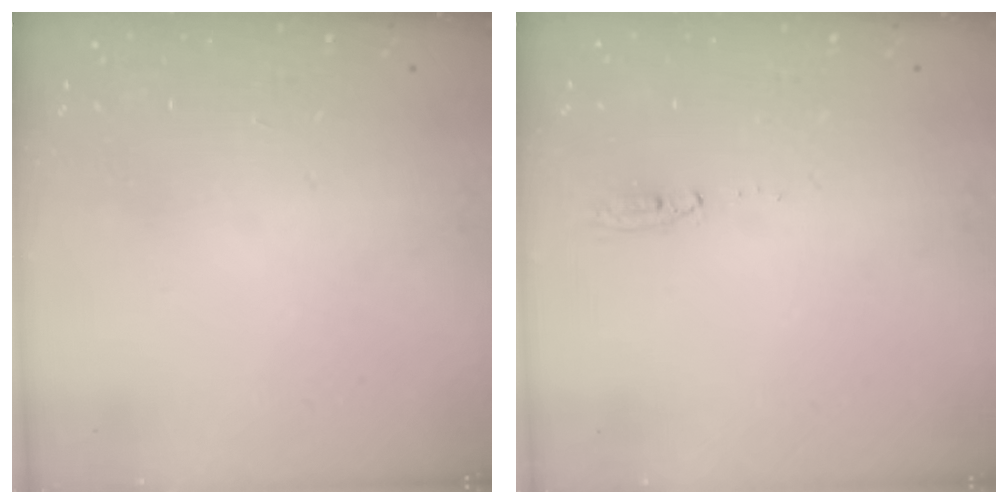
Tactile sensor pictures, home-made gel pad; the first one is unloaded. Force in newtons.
{"total": 4.1, "press": 3.1, "slide": 2.6}